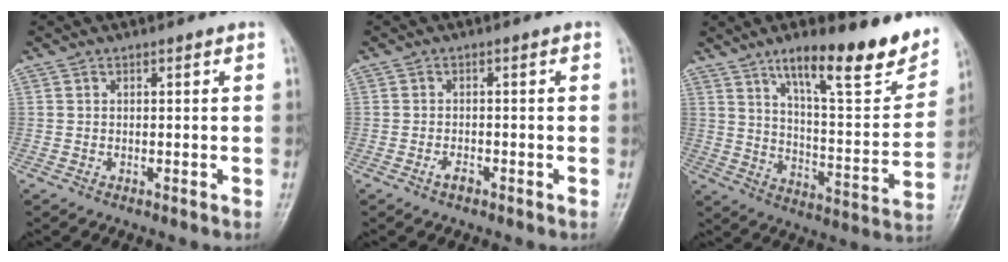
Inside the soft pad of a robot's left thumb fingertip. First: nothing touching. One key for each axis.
{"total": 1.6, "fx": -1.0, "fy": 0.7, "fz": 1.0, "tx": -0.019, "ty": 0.006, "tz": -0.020}
{"total": 20.9, "fx": 13.5, "fy": 5.4, "fz": 15.0, "tx": -0.179, "ty": -0.067, "tz": 0.210}